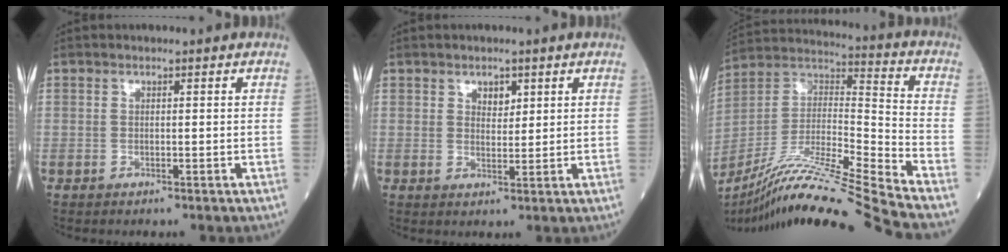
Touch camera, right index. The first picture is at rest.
{"total": 2.4, "force": [1.3, 1.4, 1.4], "torque": [-0.017, -0.002, 0.023]}
{"total": 24.0, "force": [-20.5, -2.5, 12.3], "torque": [-0.231, -0.029, -0.363]}